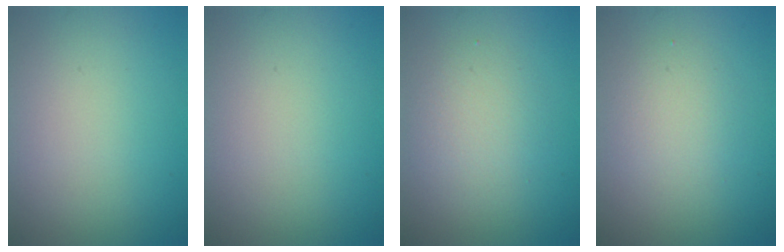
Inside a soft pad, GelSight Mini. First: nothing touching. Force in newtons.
{"total": 0.0}
{"total": 2.6, "press": 2.6, "slide": 0.1}
{"total": 2.6, "press": 2.6, "slide": 0.2}